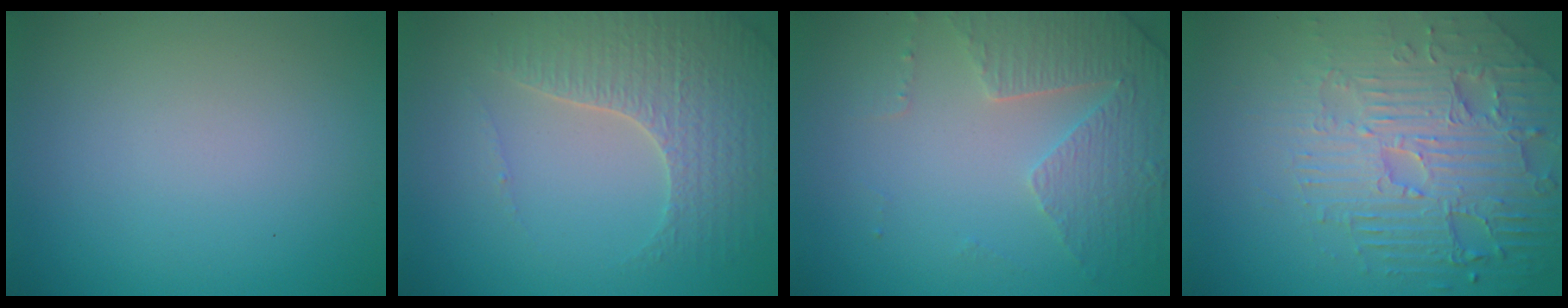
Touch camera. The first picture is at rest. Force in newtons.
{"total": 4.0, "press": 3.9, "slide": 1.1}
{"total": 4.7, "press": 3.4, "slide": 3.3}
{"total": 7.4, "press": 5.5, "slide": 5.0}